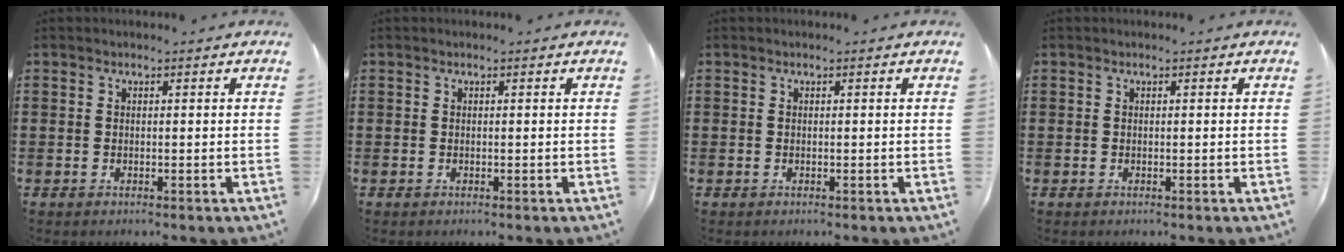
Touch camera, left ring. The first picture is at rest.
{"total": 0.0}
{"total": 0.0}
{"total": 0.0}